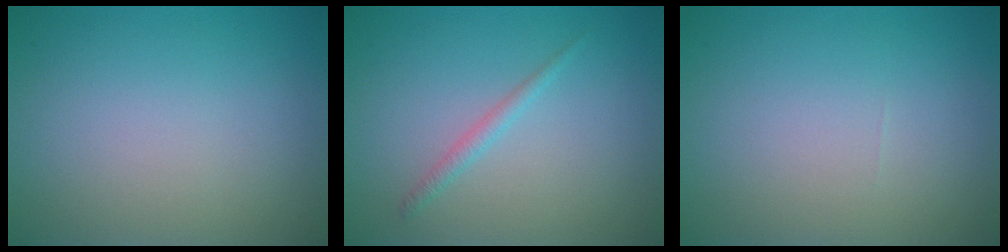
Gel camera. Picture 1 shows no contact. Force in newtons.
{"total": 1.1, "press": 1.1, "slide": 0.1}
{"total": 0.0}